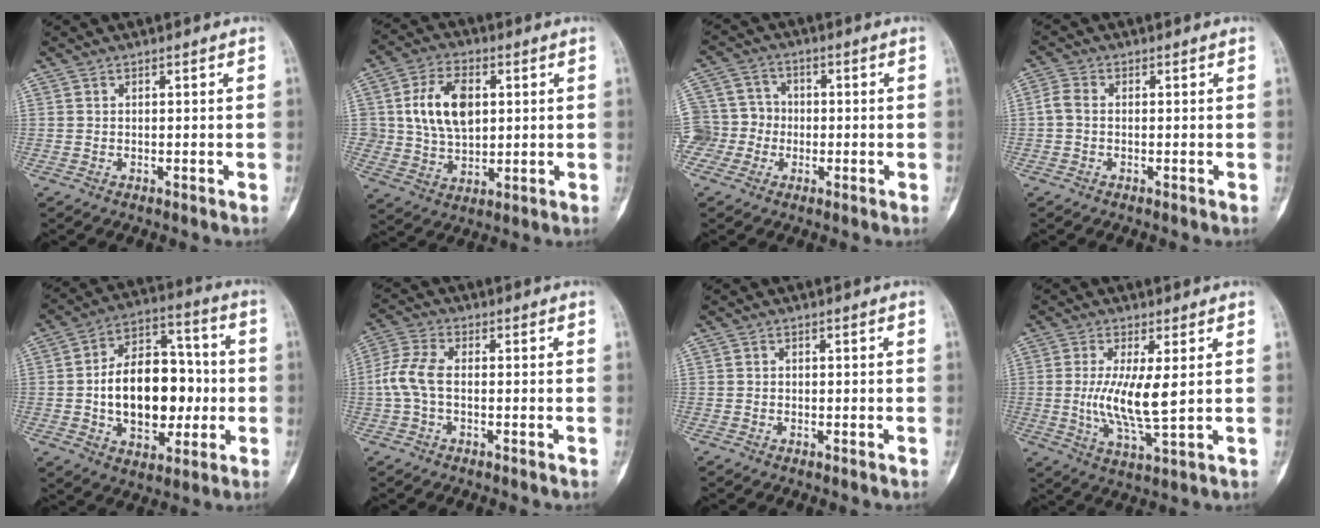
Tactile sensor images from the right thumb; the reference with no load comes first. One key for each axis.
{"total": 12.1, "fx": 2.5, "fy": 8.1, "fz": 8.6, "tx": -0.131, "ty": -0.005, "tz": 0.049}
{"total": 9.3, "fx": -2.0, "fy": 8.8, "fz": 2.4, "tx": -0.032, "ty": 0.029, "tz": -0.038}
{"total": 2.5, "fx": -0.3, "fy": 1.6, "fz": 1.8, "tx": -0.042, "ty": 0.004, "tz": -0.014}
{"total": 19.7, "fx": -1.4, "fy": 12.8, "fz": 14.9, "tx": -0.200, "ty": 0.034, "tz": -0.015}
{"total": 6.1, "fx": -0.7, "fy": 3.2, "fz": 5.2, "tx": -0.129, "ty": 0.016, "tz": -0.021}
{"total": 0.7, "fx": -0.2, "fy": 0.7, "fz": 0.1, "tx": 0.004, "ty": 0.005, "tz": -0.005}
{"total": 9.1, "fx": 0.8, "fy": 2.2, "fz": 8.8, "tx": -0.180, "ty": -0.024, "tz": 0.018}